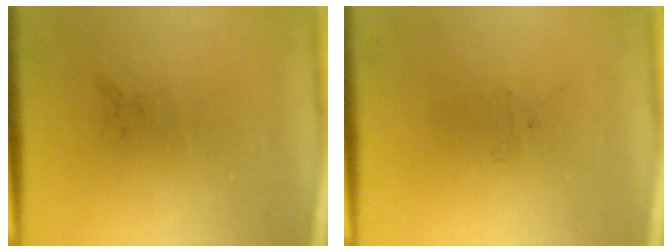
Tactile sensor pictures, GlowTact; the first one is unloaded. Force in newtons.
{"total": 0.0}